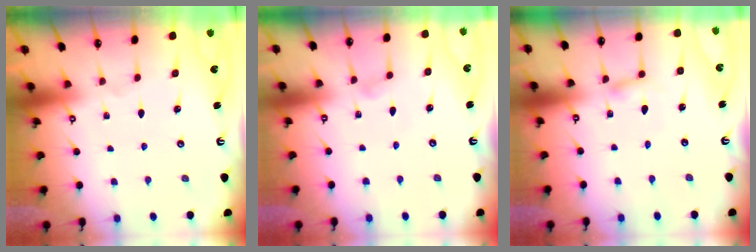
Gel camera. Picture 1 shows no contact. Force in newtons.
{"total": 2.8, "press": 2.8, "slide": 0.3}
{"total": 2.4, "press": 2.4, "slide": 0.2}